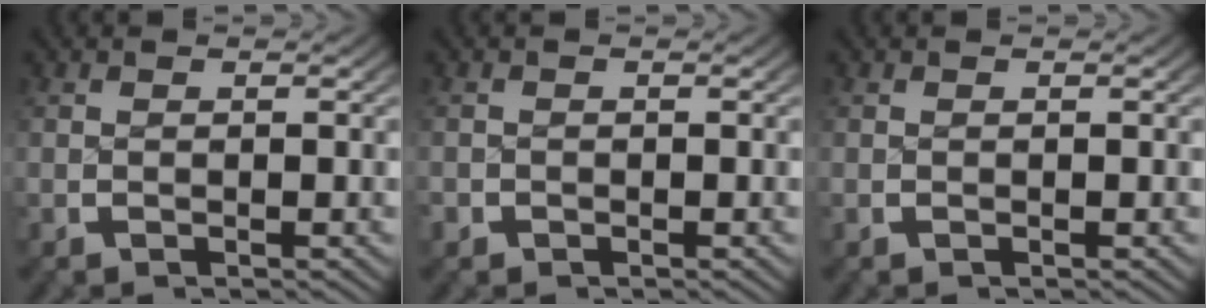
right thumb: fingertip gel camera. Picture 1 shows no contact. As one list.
[{"total": 0.9, "force": [-0.6, 0.6, 0.0], "torque": [-0.003, -0.005, -0.010]}, {"total": 0.0}]